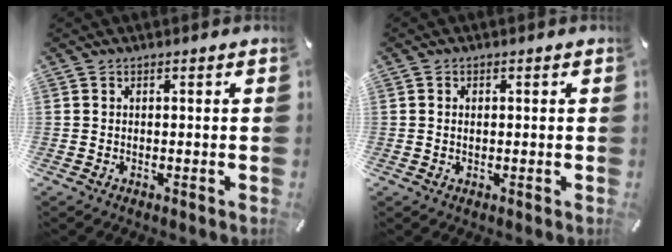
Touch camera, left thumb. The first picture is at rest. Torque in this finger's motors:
{"motor_torque": [-0.16, -0.38, 0.17, 0.13, -0.02]}